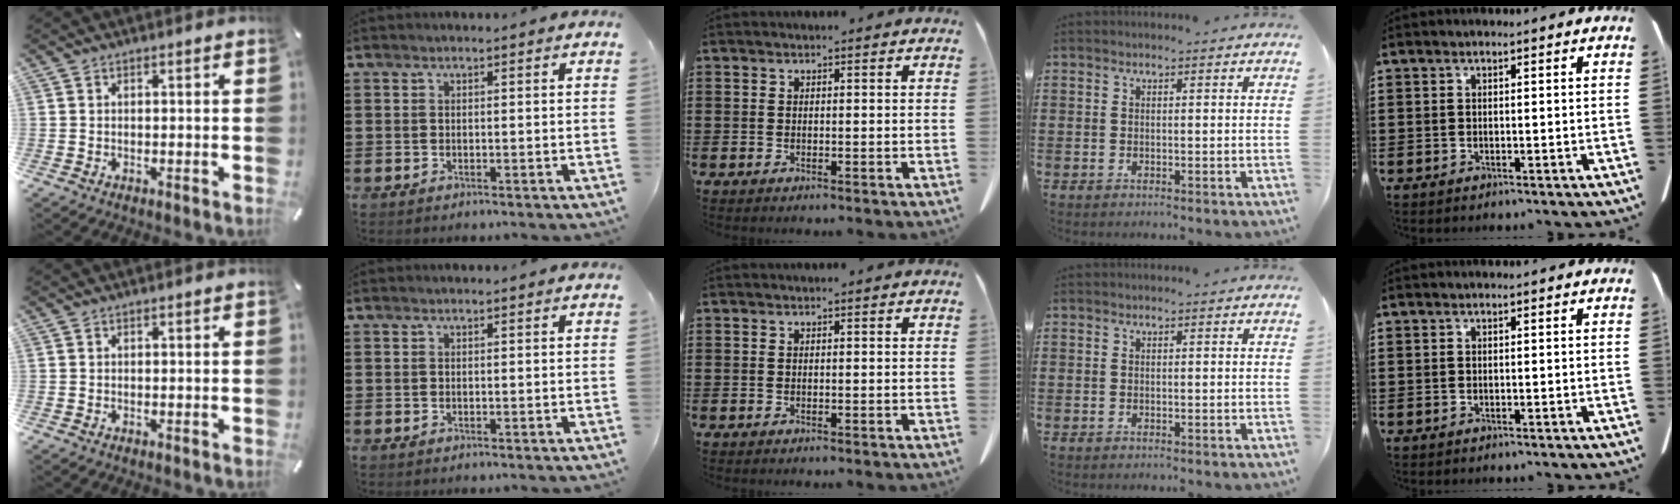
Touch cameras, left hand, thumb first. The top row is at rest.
{}